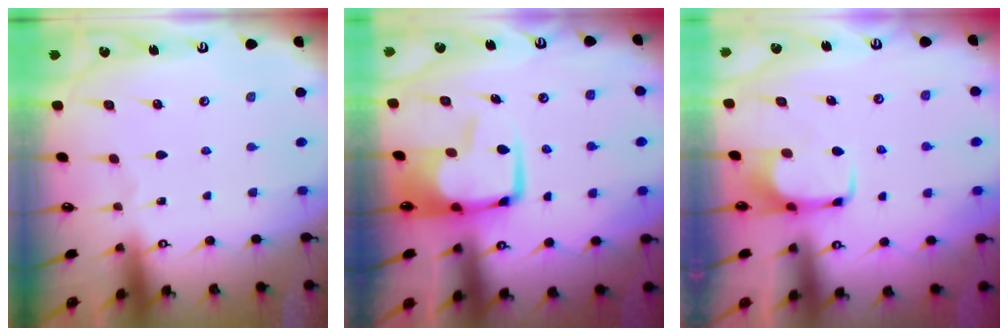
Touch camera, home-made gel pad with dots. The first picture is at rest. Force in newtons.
{"total": 8.3, "press": 8.1, "slide": 1.4}
{"total": 1.7, "press": 1.6, "slide": 0.4}